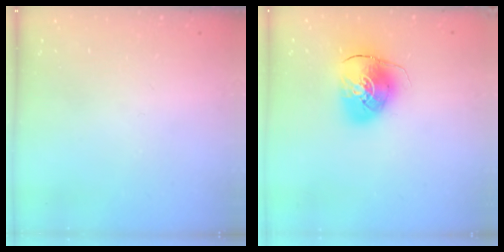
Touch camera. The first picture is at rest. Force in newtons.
{"total": 10.0, "press": 9.9, "slide": 1.5}